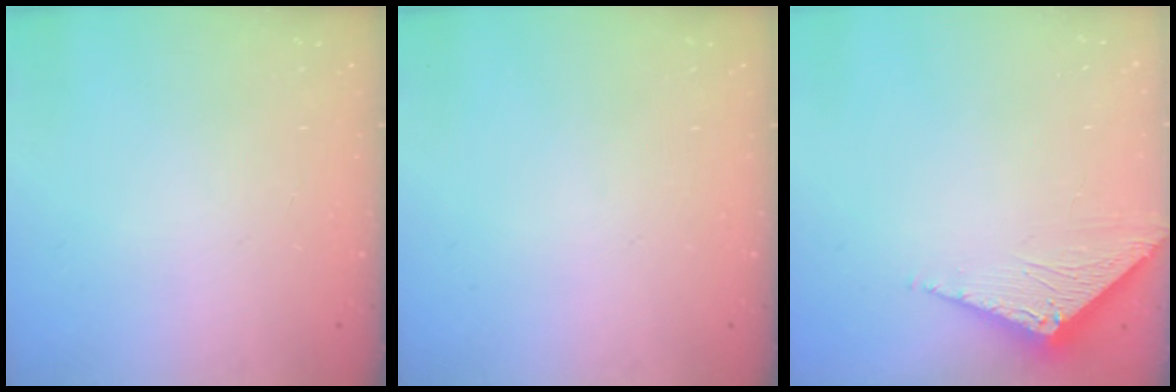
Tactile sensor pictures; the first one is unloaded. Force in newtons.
{"total": 0.0}
{"total": 3.3, "press": 3.3, "slide": 0.2}